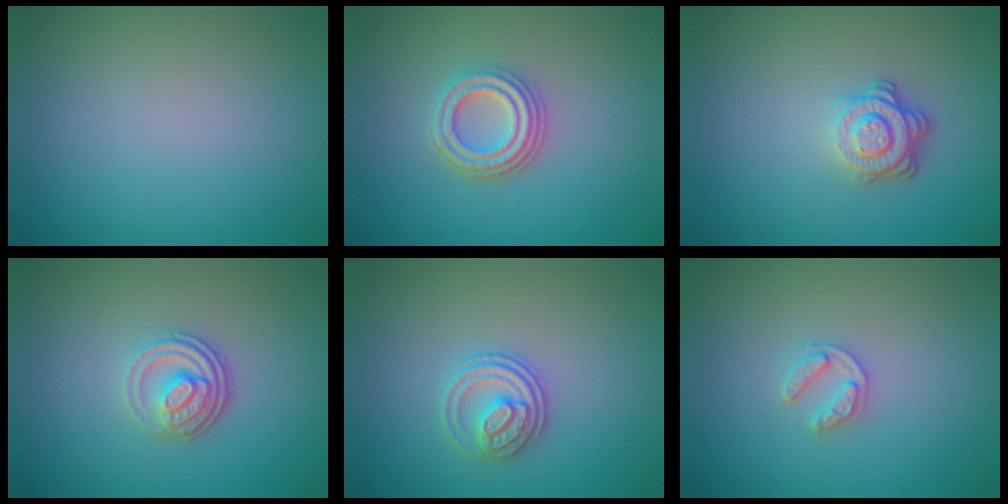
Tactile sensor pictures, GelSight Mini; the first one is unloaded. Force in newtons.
{"total": 3.7, "press": 3.0, "slide": 2.1}
{"total": 3.7, "press": 2.7, "slide": 2.5}
{"total": 3.6, "press": 2.7, "slide": 2.3}
{"total": 2.8, "press": 2.7, "slide": 1.0}
{"total": 1.8, "press": 1.8, "slide": 0.3}